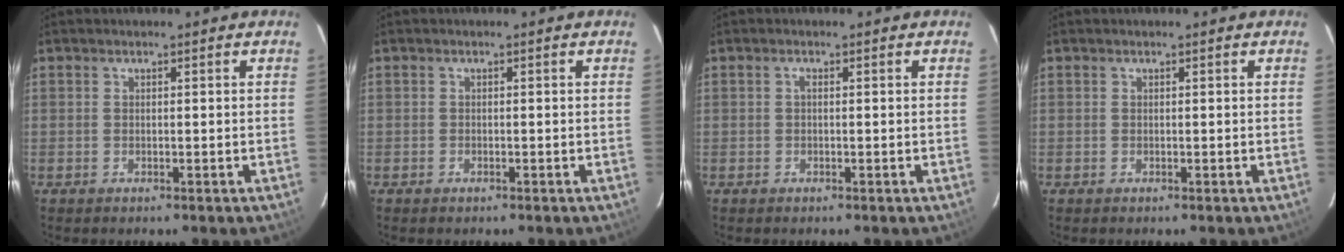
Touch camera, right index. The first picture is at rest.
{"total": 0.5, "force": [-0.4, 0.3, 0.1], "torque": [-0.002, 0.001, -0.007]}
{"total": 0.5, "force": [0.0, 0.2, 0.5], "torque": [-0.008, 0.004, -0.002]}
{"total": 0.0}